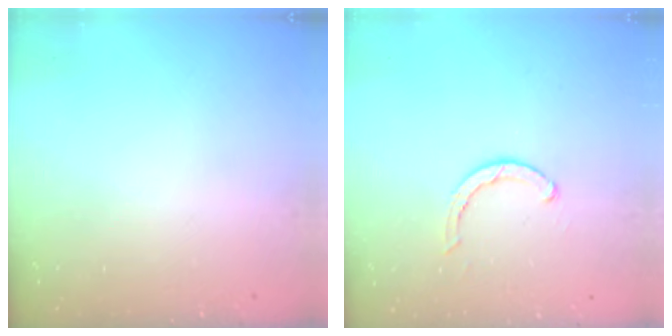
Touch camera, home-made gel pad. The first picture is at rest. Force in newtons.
{"total": 3.7, "press": 3.7, "slide": 0.7}